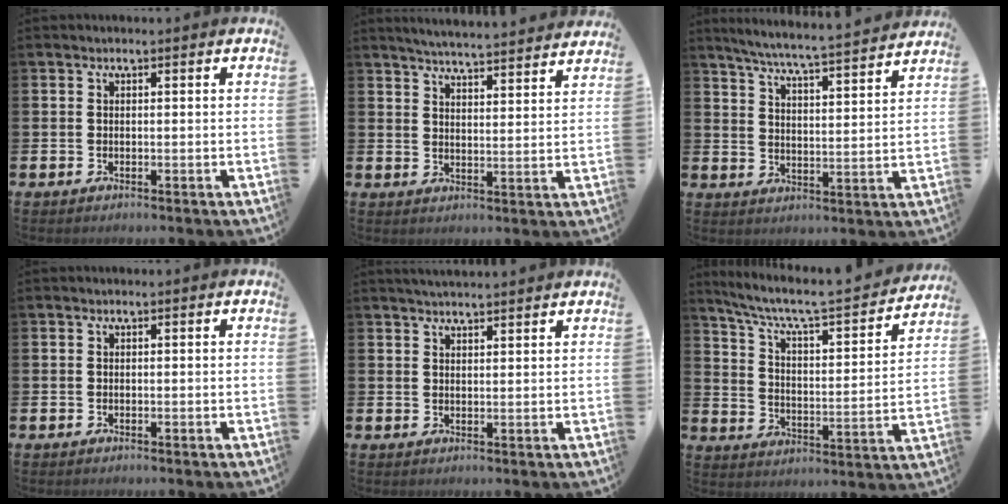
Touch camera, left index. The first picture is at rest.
{"total": 5.2, "force": [5.1, -0.2, 0.6], "torque": [-0.027, -0.038, 0.090]}
{"total": 6.4, "force": [6.0, -0.4, 2.1], "torque": [-0.065, -0.047, 0.102]}
{"total": 0.0}
{"total": 2.8, "force": [2.7, 0.0, 0.3], "torque": [-0.012, -0.010, 0.050]}
{"total": 7.4, "force": [6.4, 1.3, 3.4], "torque": [-0.100, -0.048, 0.103]}